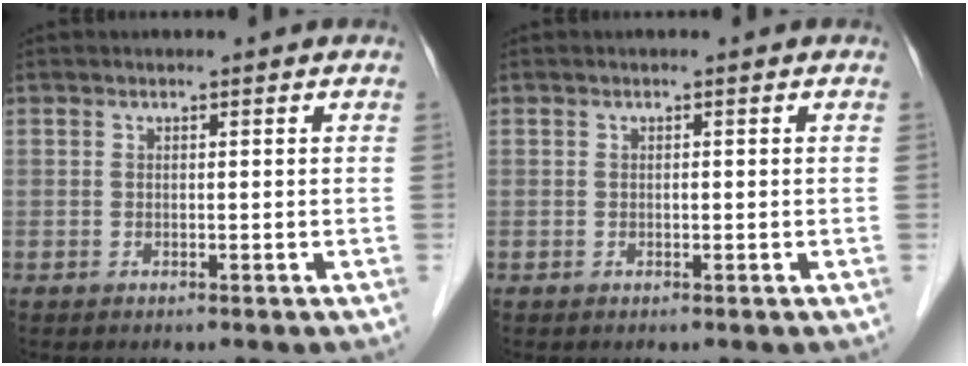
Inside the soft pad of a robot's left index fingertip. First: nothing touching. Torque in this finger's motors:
{"motor_torque": [0.05, 0.04, -0.01, 0.00]}